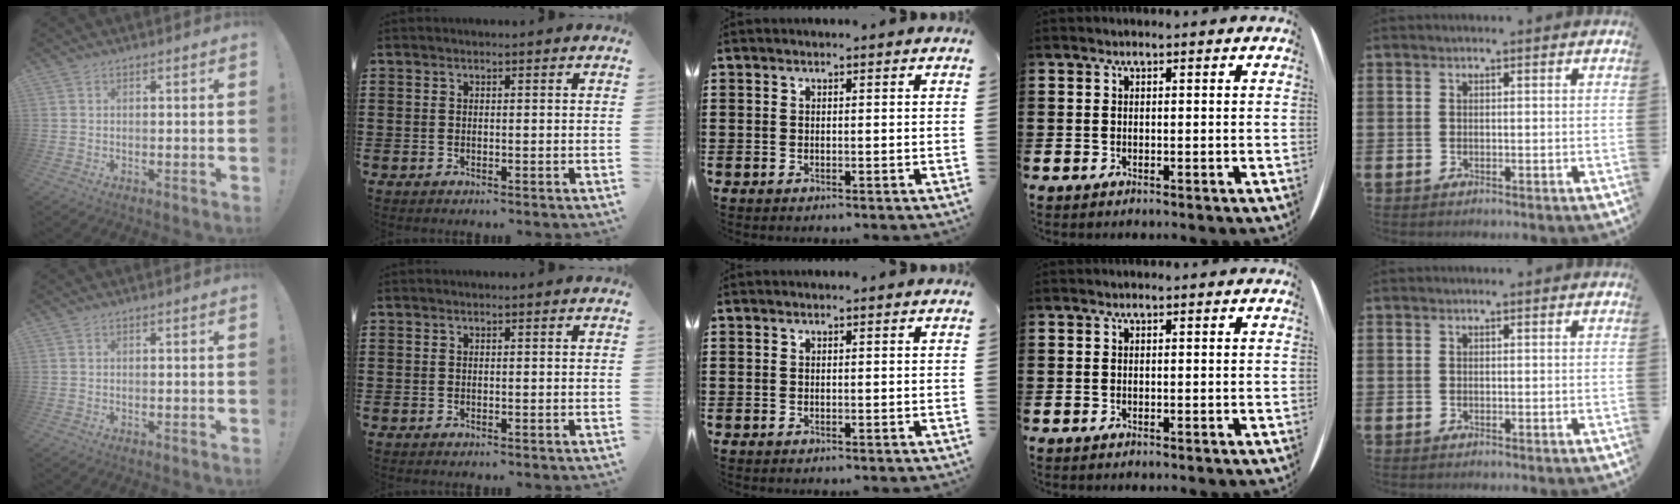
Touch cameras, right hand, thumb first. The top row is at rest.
{}